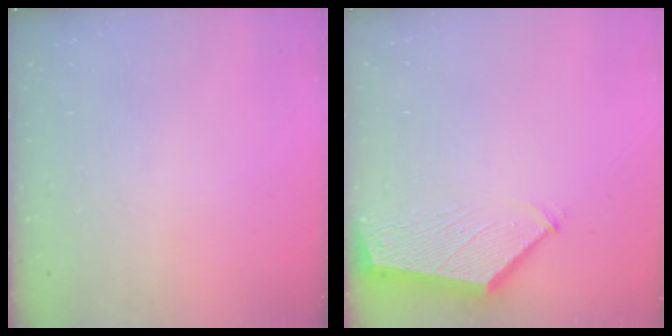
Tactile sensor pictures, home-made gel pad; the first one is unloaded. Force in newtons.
{"total": 3.6, "press": 3.5, "slide": 0.5}